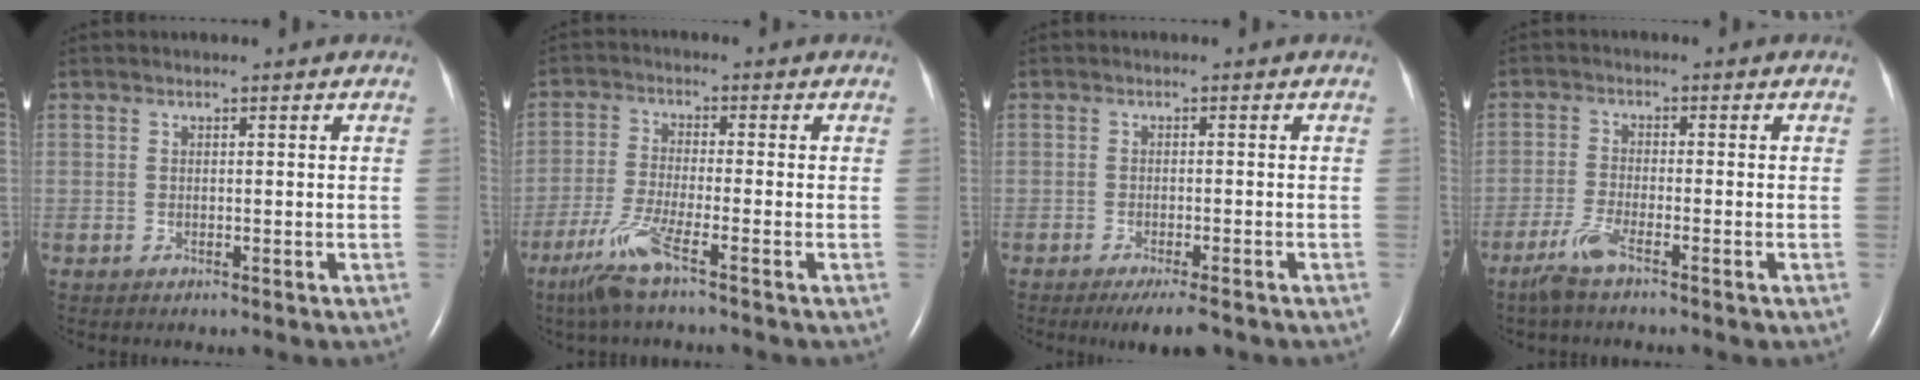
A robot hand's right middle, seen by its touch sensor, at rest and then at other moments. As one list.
[{"total": 6.6, "force": [-4.3, -0.2, 5.1], "torque": [-0.114, -0.019, -0.090]}, {"total": 5.0, "force": [-3.8, 0.8, 3.2], "torque": [-0.044, -0.010, -0.054]}, {"total": 4.2, "force": [-3.1, 0.2, 2.8], "torque": [-0.069, -0.009, -0.065]}]